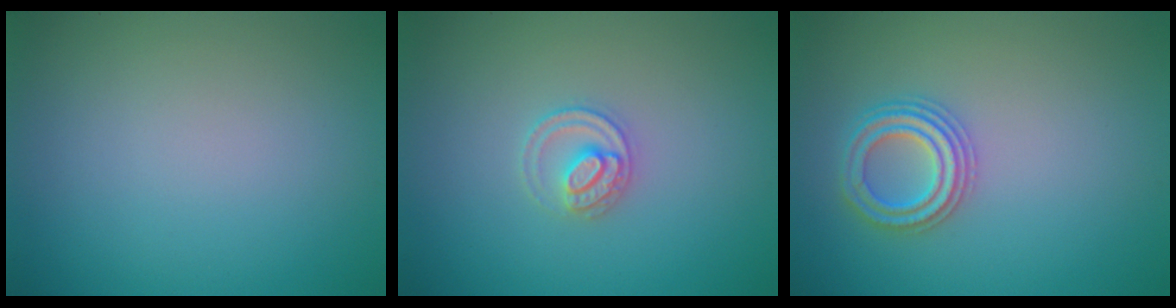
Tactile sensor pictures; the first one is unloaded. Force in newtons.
{"total": 2.2, "press": 2.2, "slide": 0.2}
{"total": 2.9, "press": 2.9, "slide": 0.5}